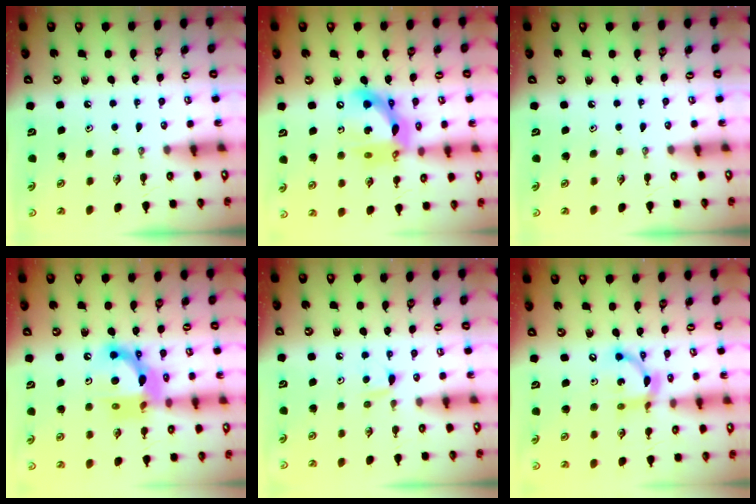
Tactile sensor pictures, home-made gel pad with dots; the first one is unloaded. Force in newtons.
{"total": 14.6, "press": 14.6, "slide": 1.6}
{"total": 0.0}
{"total": 13.0, "press": 12.9, "slide": 1.2}
{"total": 4.7, "press": 4.7, "slide": 0.5}
{"total": 11.8, "press": 11.8, "slide": 0.9}